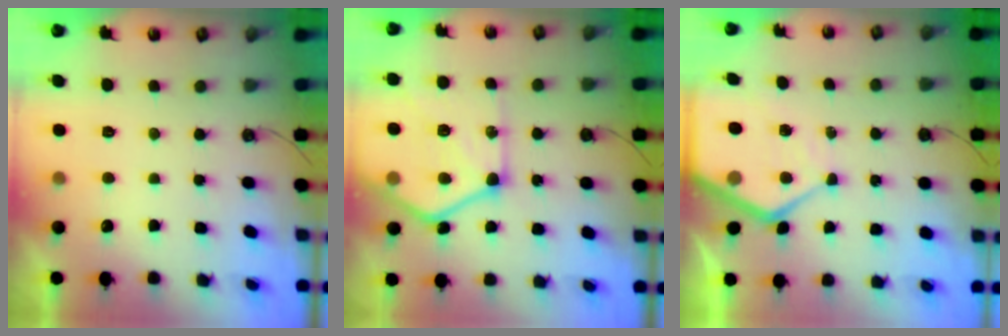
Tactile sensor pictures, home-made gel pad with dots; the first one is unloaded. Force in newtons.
{"total": 23.2, "press": 23.0, "slide": 2.3}
{"total": 10.4, "press": 10.3, "slide": 1.1}